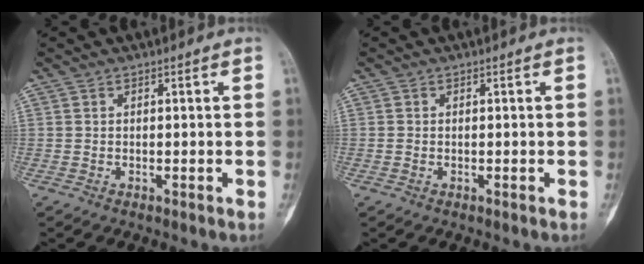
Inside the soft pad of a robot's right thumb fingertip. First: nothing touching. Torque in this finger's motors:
{"motor_torque": [-0.50, -0.18, -0.18, 0.18, -0.03]}